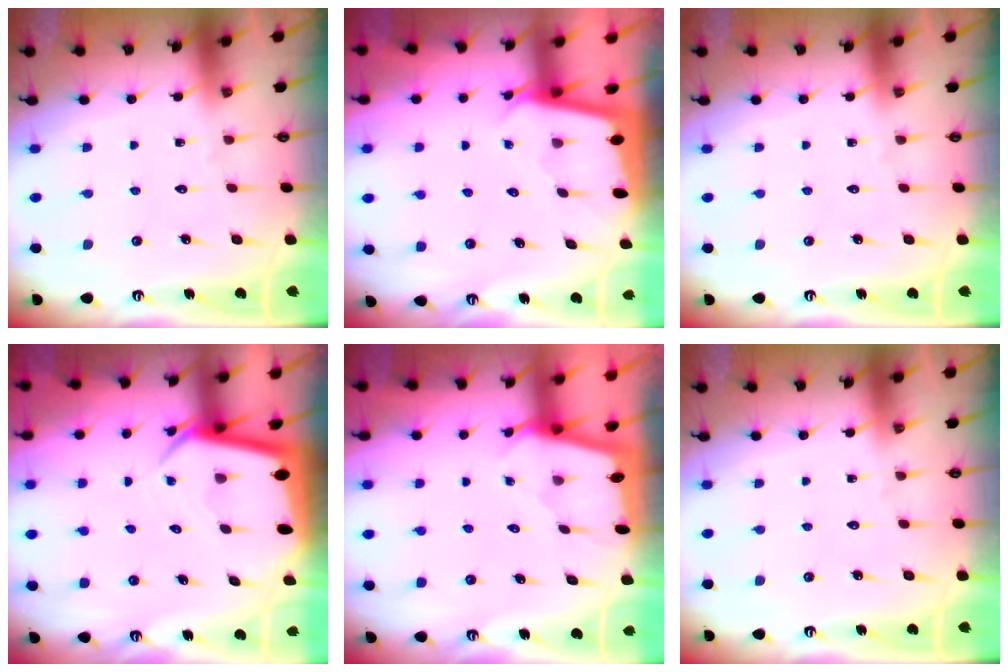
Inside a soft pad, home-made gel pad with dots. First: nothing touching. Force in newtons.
{"total": 2.1, "press": 2.1, "slide": 0.1}
{"total": 0.0}
{"total": 4.1, "press": 4.0, "slide": 0.3}
{"total": 1.8, "press": 1.7, "slide": 0.1}
{"total": 0.0}